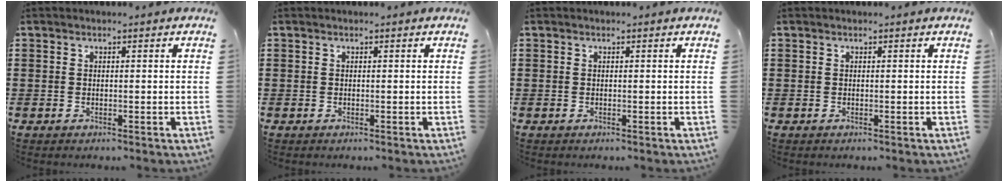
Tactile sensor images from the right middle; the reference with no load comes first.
{"total": 0.0}
{"total": 0.0}
{"total": 0.0}